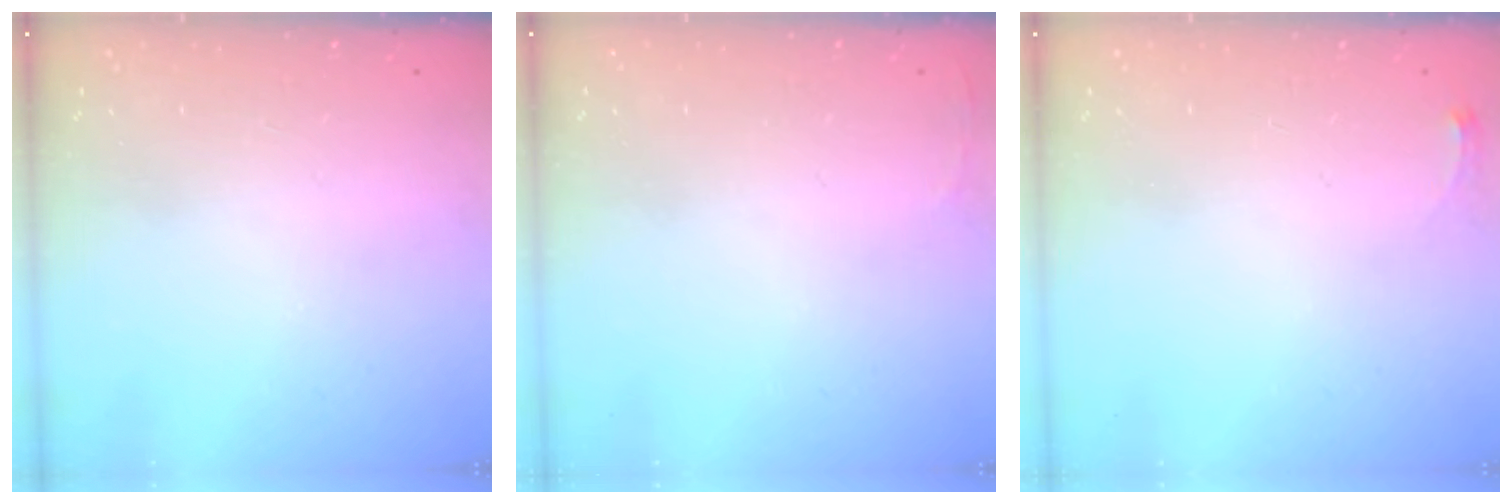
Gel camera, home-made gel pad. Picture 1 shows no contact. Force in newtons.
{"total": 2.5, "press": 2.4, "slide": 0.9}
{"total": 2.8, "press": 2.8, "slide": 0.4}